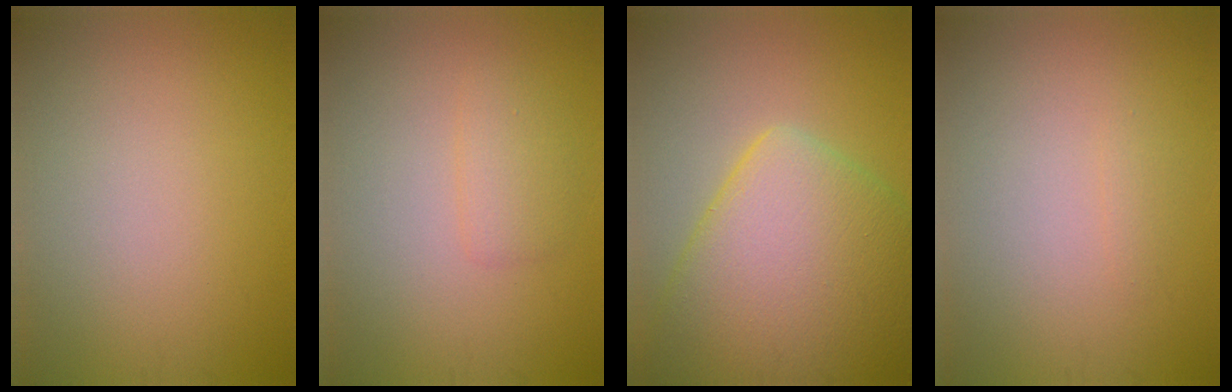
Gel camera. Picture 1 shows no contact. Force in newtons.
{"total": 1.7, "press": 1.7, "slide": 0.2}
{"total": 11.8, "press": 11.8, "slide": 0.3}
{"total": 0.6, "press": 0.6, "slide": 0.0}